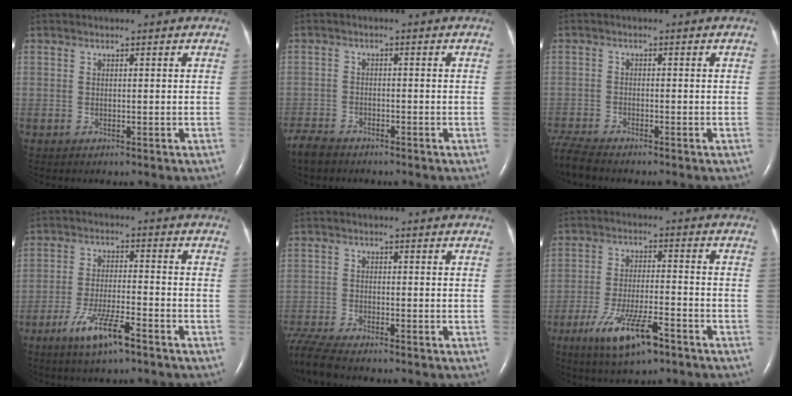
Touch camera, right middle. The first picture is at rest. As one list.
[{"total": 4.4, "force": [-3.9, 1.5, 1.2], "torque": [-0.023, -0.009, -0.073]}, {"total": 5.0, "force": [-4.7, 0.2, 1.6], "torque": [-0.037, -0.019, -0.091]}, {"total": 7.6, "force": [-4.8, 0.9, 5.8], "torque": [-0.120, -0.011, -0.085]}, {"total": 7.3, "force": [-6.7, 0.2, 3.0], "torque": [-0.067, -0.018, -0.125]}, {"total": 10.1, "force": [-6.0, 2.0, 7.9], "torque": [-0.154, -0.018, -0.100]}]